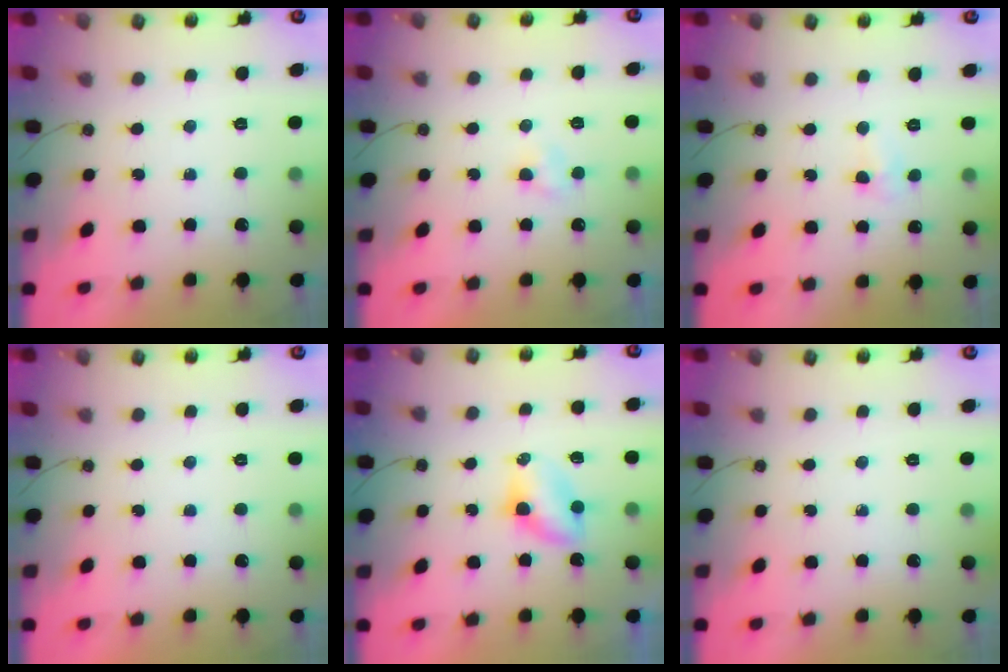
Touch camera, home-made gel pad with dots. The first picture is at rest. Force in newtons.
{"total": 2.9, "press": 2.8, "slide": 0.5}
{"total": 4.0, "press": 3.6, "slide": 1.7}
{"total": 0.0}
{"total": 4.3, "press": 4.3, "slide": 0.5}
{"total": 0.0}